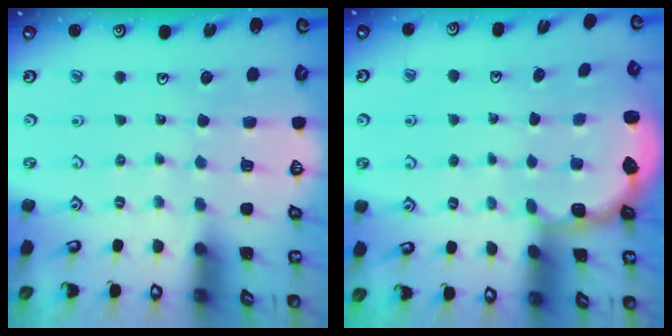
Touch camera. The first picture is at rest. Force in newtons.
{"total": 2.6, "press": 2.1, "slide": 1.5}